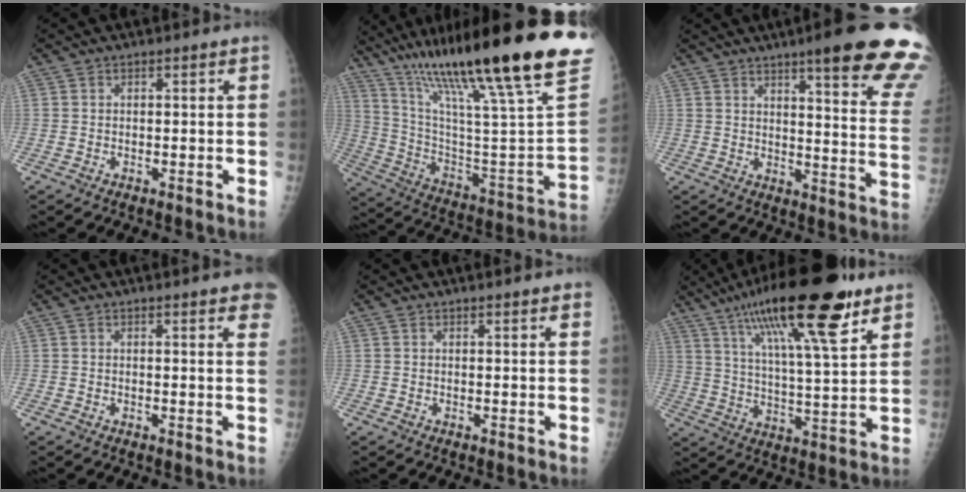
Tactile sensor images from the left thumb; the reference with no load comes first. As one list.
[{"total": 37.9, "force": [26.1, 4.5, 27.1], "torque": [-0.357, -0.090, 0.404]}, {"total": 22.8, "force": [15.6, 2.8, 16.4], "torque": [-0.175, -0.075, 0.191]}, {"total": 8.1, "force": [5.8, 1.6, 5.5], "torque": [-0.046, -0.011, 0.054]}, {"total": 3.5, "force": [3.1, 0.4, 1.6], "torque": [-0.012, -0.006, 0.028]}, {"total": 22.8, "force": [13.6, 5.0, 17.6], "torque": [-0.285, -0.034, 0.226]}]